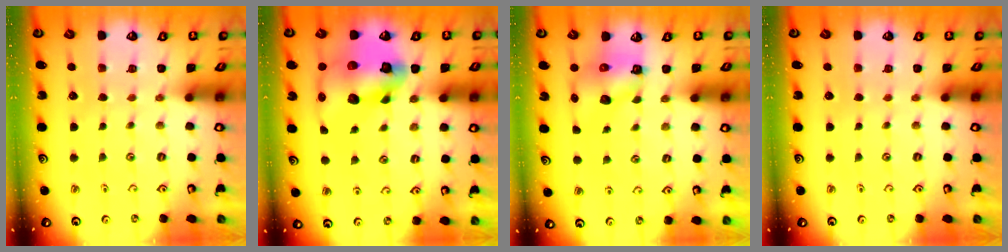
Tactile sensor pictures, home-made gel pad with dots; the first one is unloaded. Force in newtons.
{"total": 17.8, "press": 17.6, "slide": 2.6}
{"total": 7.3, "press": 7.2, "slide": 0.9}
{"total": 0.0}